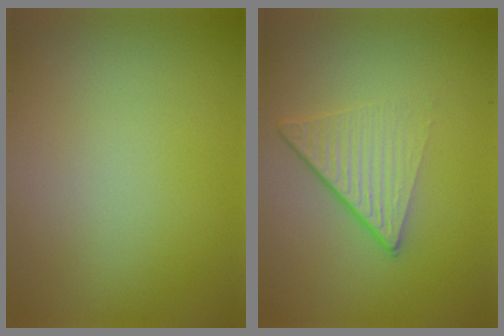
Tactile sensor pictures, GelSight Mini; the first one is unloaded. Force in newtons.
{"total": 4.9, "press": 2.9, "slide": 3.9}